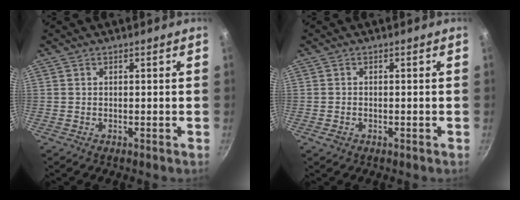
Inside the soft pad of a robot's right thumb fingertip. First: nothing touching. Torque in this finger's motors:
{"motor_torque": [0.20, 0.05, -0.32, -0.11, -0.02]}